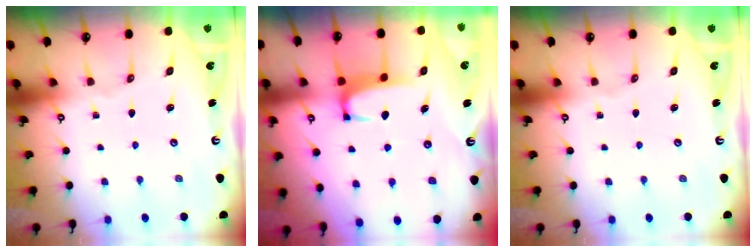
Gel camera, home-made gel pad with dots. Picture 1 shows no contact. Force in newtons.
{"total": 1.8, "press": 1.7, "slide": 0.5}
{"total": 0.0}